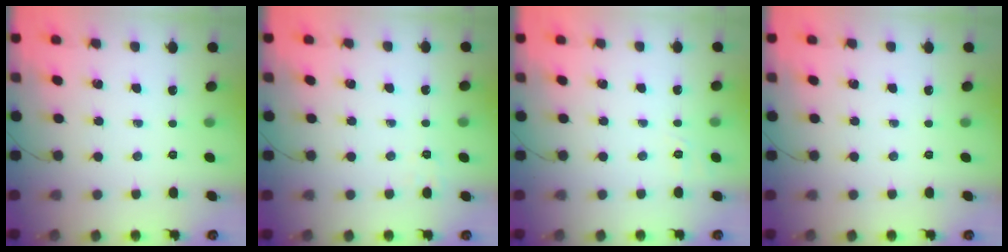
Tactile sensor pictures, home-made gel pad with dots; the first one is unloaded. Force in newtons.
{"total": 2.1, "press": 1.4, "slide": 1.6}
{"total": 1.9, "press": 0.0, "slide": 1.9}
{"total": 0.0}